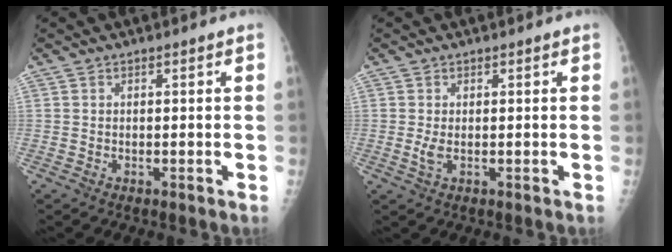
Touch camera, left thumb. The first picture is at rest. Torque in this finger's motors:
{"motor_torque": [-0.14, 0.13, 0.11, -0.04, 0.02]}